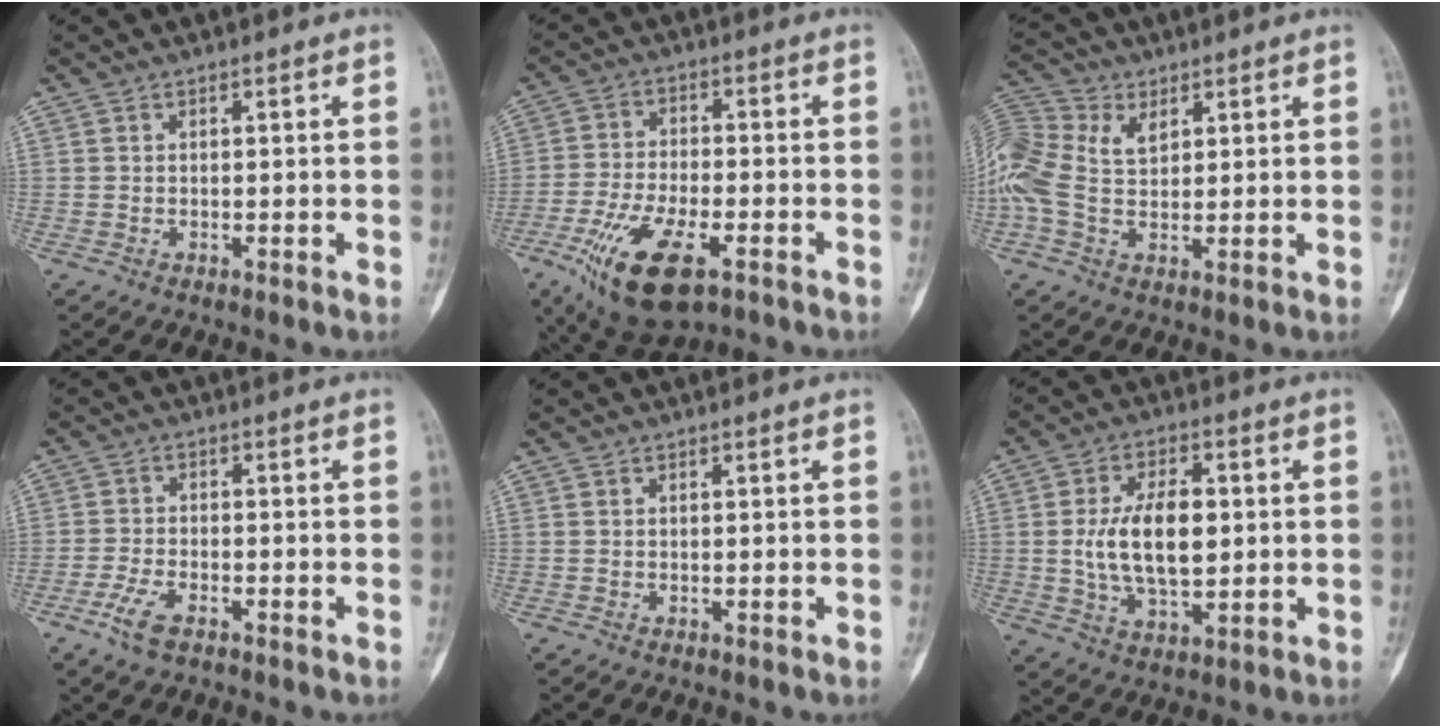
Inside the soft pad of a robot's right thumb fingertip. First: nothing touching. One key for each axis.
{"total": 15.0, "fx": -7.2, "fy": 6.3, "fz": 11.5, "tx": -0.223, "ty": 0.009, "tz": -0.119}
{"total": 14.0, "fx": 4.1, "fy": 9.4, "fz": 9.5, "tx": -0.230, "ty": 0.023, "tz": 0.073}
{"total": 4.6, "fx": -2.9, "fy": 2.0, "fz": 3.0, "tx": -0.071, "ty": 0.010, "tz": -0.056}
{"total": 0.0}
{"total": 12.8, "fx": 0.7, "fy": 6.9, "fz": 10.7, "tx": -0.179, "ty": 0.001, "tz": 0.018}